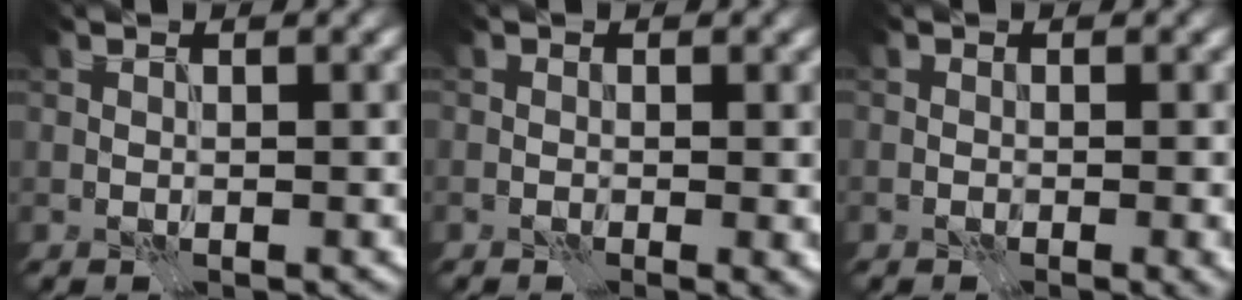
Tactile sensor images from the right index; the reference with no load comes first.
{"total": 0.9, "force": [0.1, 0.3, 0.9], "torque": [-0.005, -0.005, 0.003]}
{"total": 1.0, "force": [-0.1, 0.3, 0.9], "torque": [-0.006, -0.001, -0.001]}